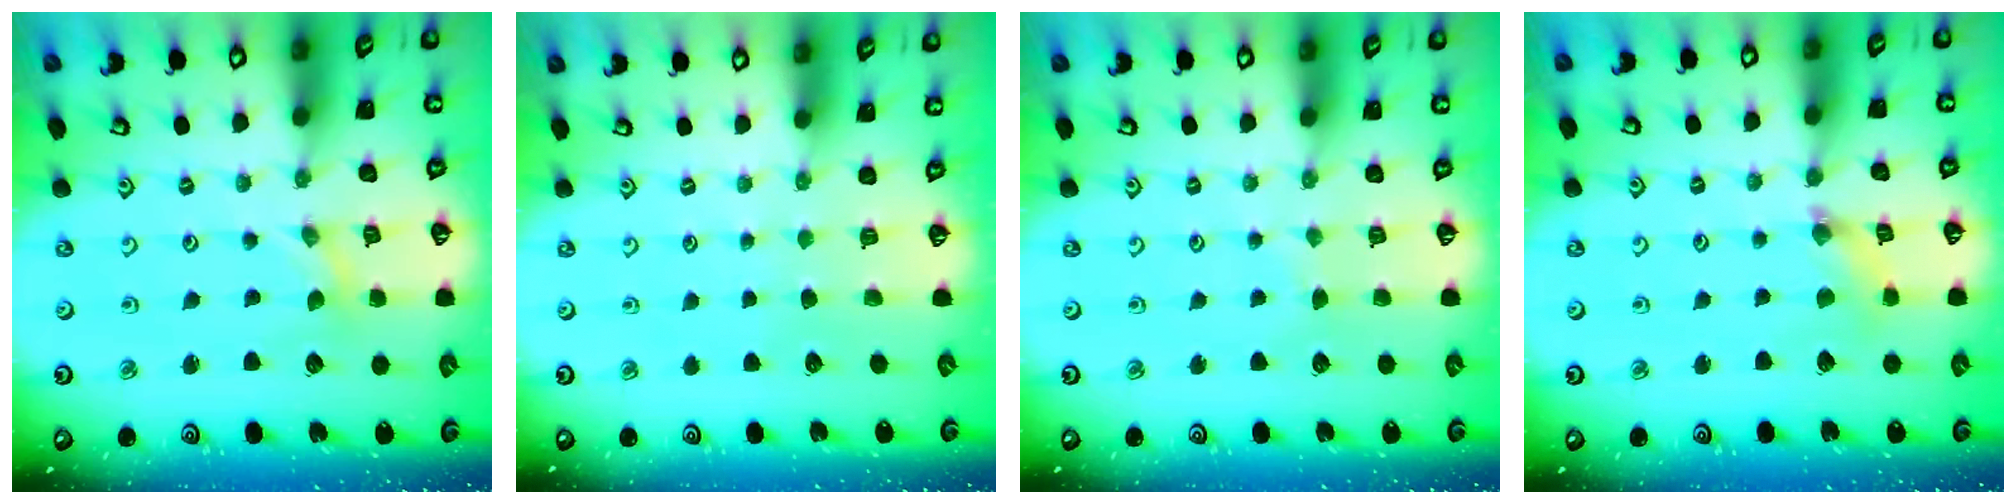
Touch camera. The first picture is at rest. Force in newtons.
{"total": 0.0}
{"total": 1.6, "press": 1.6, "slide": 0.2}
{"total": 2.1, "press": 2.1, "slide": 0.4}